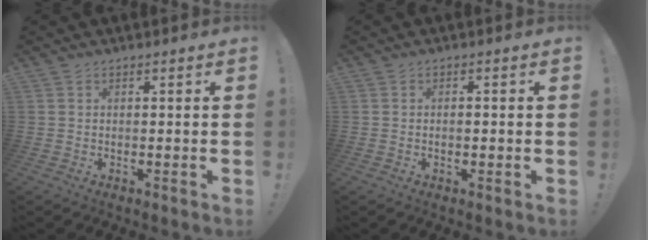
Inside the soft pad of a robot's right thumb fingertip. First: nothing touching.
{"total": 1.0, "force": [-0.6, 0.2, 0.8], "torque": [-0.011, 0.000, -0.011]}